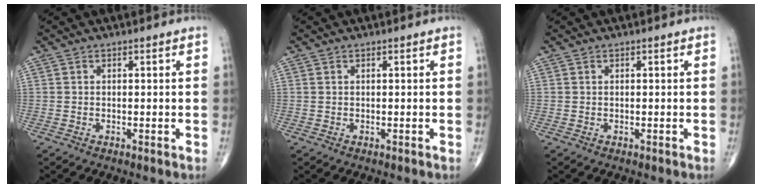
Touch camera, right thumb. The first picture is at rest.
{"total": 0.0}
{"total": 0.0}